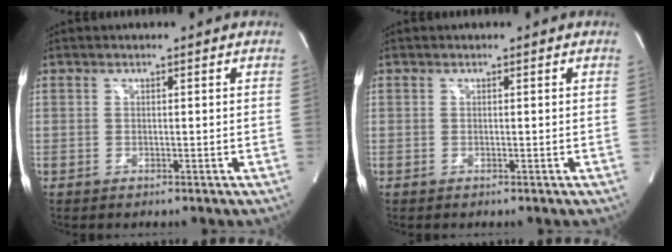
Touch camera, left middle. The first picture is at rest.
{"total": 0.0}